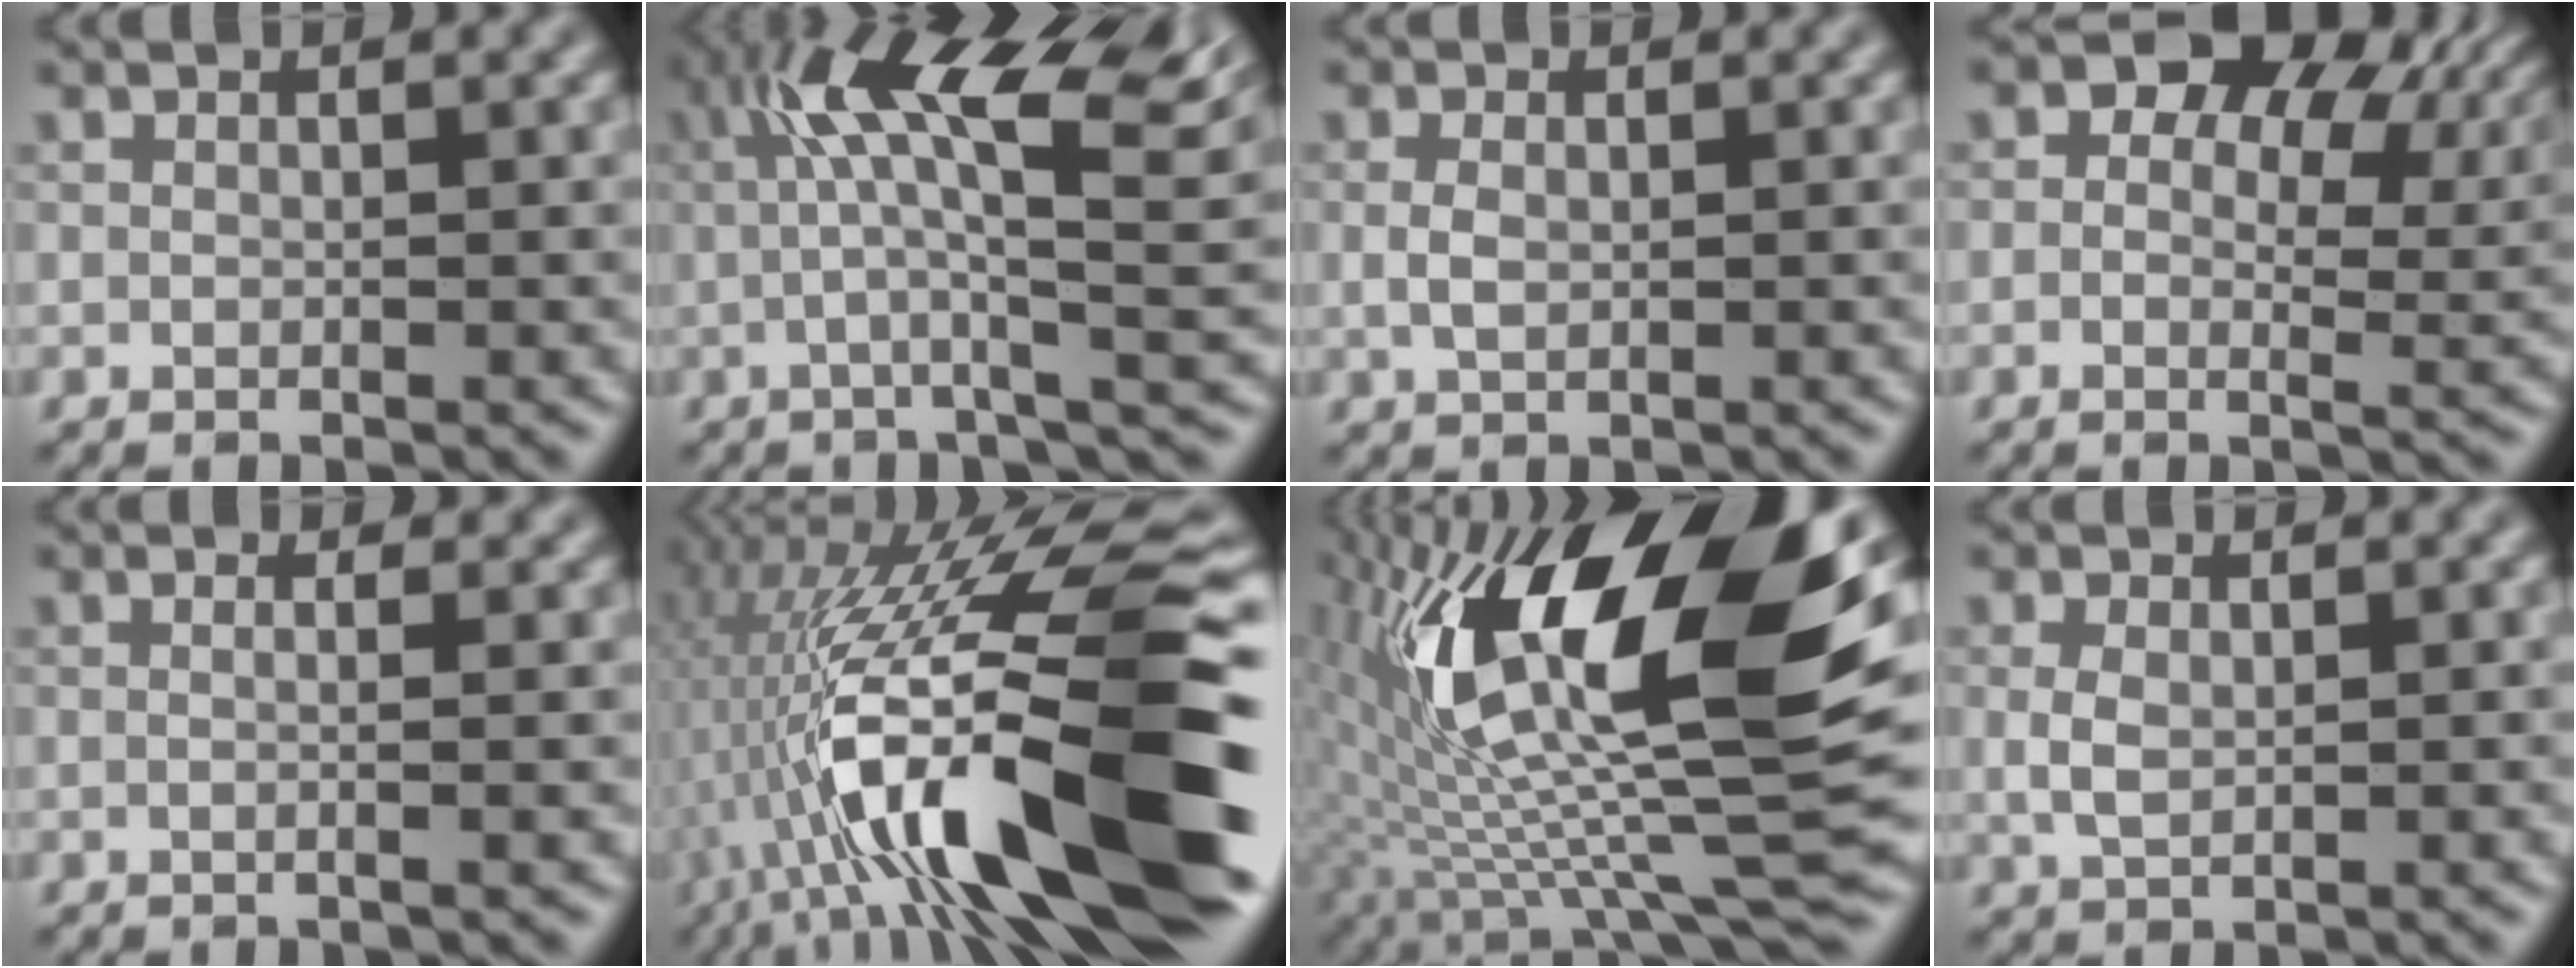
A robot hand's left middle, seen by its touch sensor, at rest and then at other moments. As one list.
[{"total": 12.4, "force": [3.2, 2.6, 11.8], "torque": [-0.192, 0.021, 0.054]}, {"total": 1.4, "force": [0.1, 0.8, 1.2], "torque": [-0.028, -0.001, 0.002]}, {"total": 13.0, "force": [5.3, 7.6, 9.2], "torque": [-0.098, 0.032, 0.066]}, {"total": 2.9, "force": [0.7, 1.5, 2.5], "torque": [-0.006, 0.010, -0.024]}, {"total": 18.4, "force": [-4.6, 4.8, 17.2], "torque": [-0.294, 0.021, -0.078]}, {"total": 17.8, "force": [3.2, 5.9, 16.5], "torque": [-0.293, 0.002, 0.054]}, {"total": 1.7, "force": [0.2, 1.0, 1.4], "torque": [-0.035, -0.001, 0.007]}]